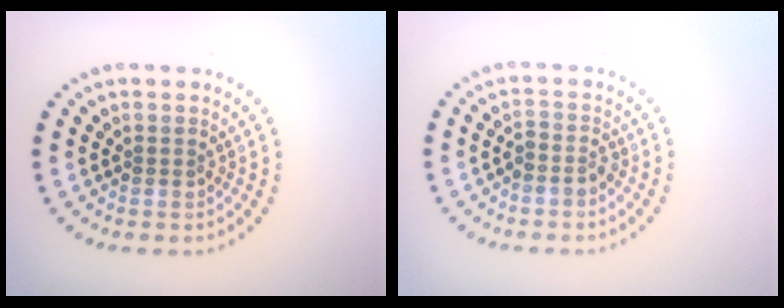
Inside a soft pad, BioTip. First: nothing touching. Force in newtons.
{"total": 1.6, "press": 1.2, "slide": 1.0}